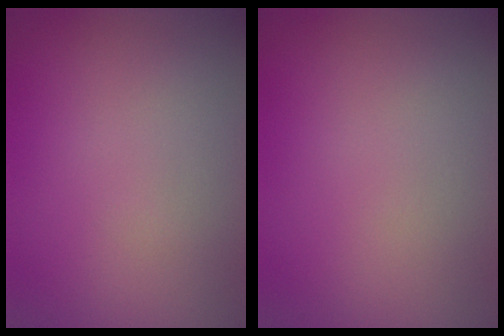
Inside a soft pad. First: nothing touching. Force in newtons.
{"total": 0.0}